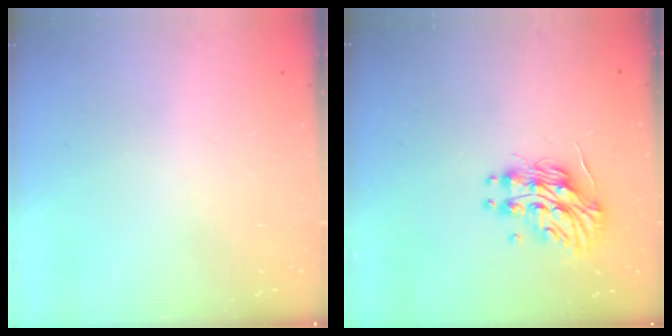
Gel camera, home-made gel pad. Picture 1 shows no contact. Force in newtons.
{"total": 14.0, "press": 13.9, "slide": 0.8}